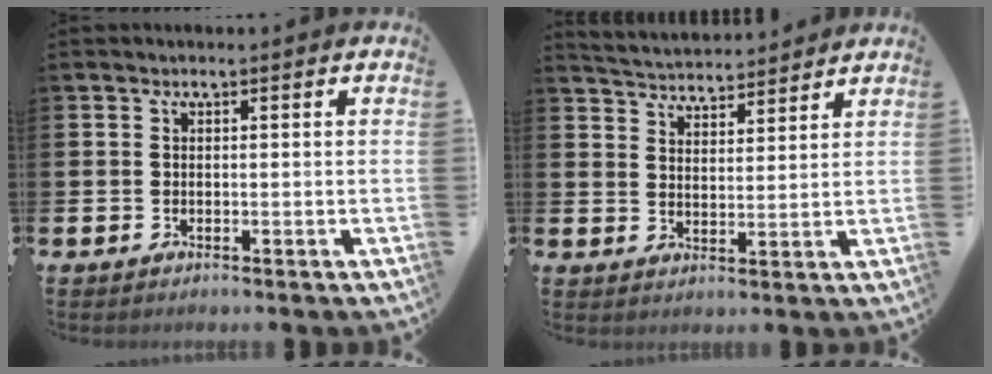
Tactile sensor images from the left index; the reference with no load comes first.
{"total": 4.5, "force": [4.5, 0.4, -0.4], "torque": [-0.006, -0.031, 0.079]}